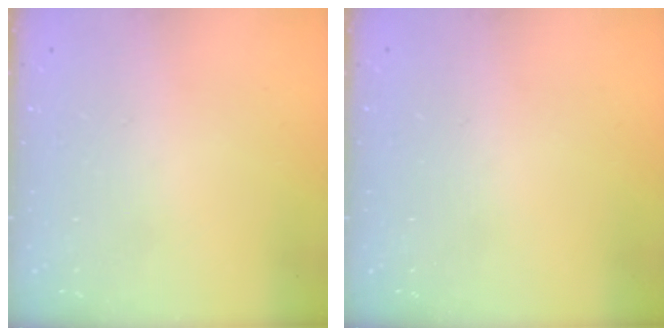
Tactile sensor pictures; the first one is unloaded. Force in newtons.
{"total": 0.0}